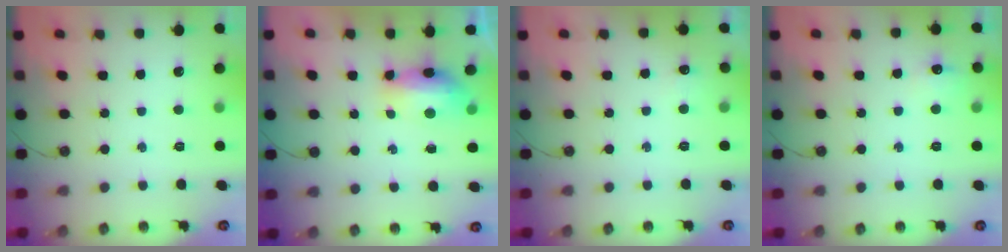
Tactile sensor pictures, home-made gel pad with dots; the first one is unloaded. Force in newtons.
{"total": 10.1, "press": 9.1, "slide": 4.4}
{"total": 4.5, "press": 3.8, "slide": 2.4}
{"total": 6.1, "press": 6.0, "slide": 0.9}